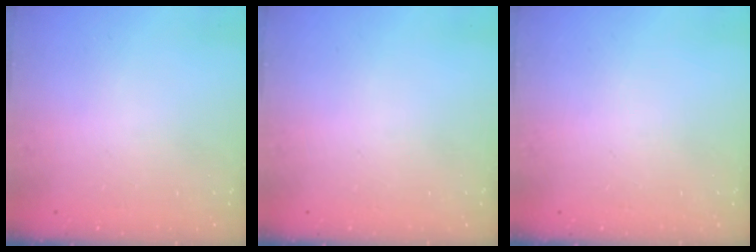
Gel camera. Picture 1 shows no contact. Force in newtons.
{"total": 0.0}
{"total": 0.0}